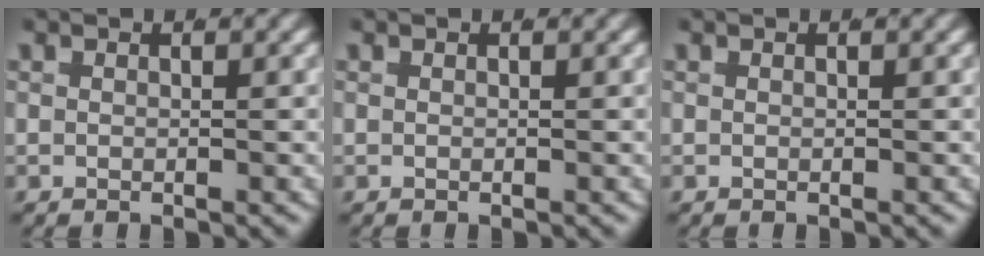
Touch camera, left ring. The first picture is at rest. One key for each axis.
{"total": 0.0}
{"total": 0.0}